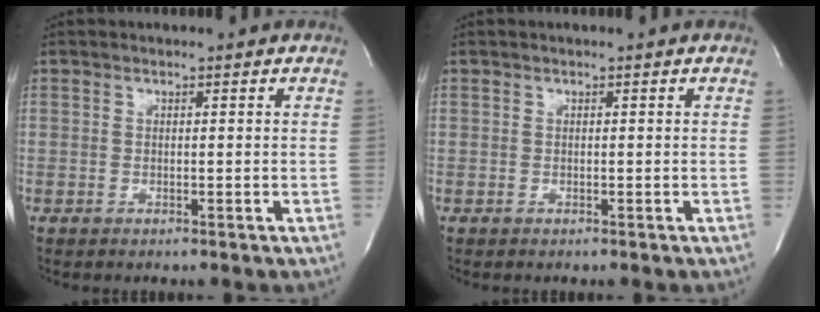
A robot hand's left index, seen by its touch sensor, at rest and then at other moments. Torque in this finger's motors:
{"motor_torque": [0.00, 0.00, 0.00, 0.00]}